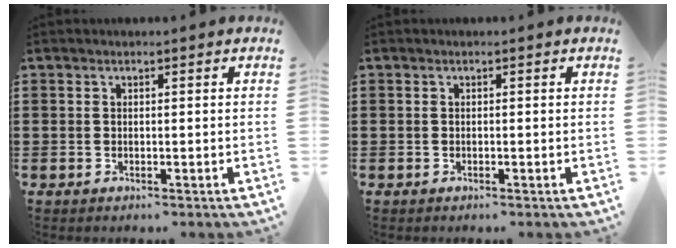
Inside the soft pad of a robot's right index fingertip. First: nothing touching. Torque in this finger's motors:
{"motor_torque": [0.00, 0.00, 0.00, 0.00]}